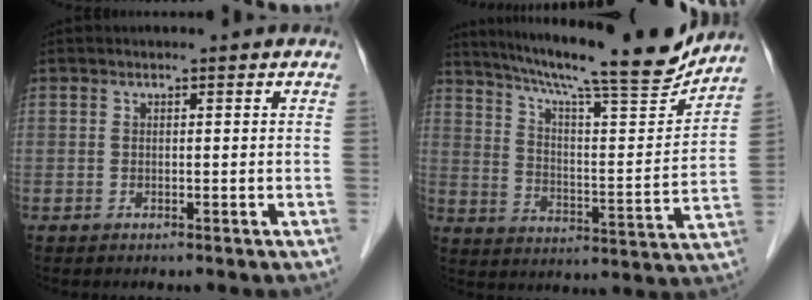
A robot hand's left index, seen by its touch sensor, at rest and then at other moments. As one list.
[{"total": 21.3, "force": [18.8, 1.2, 10.0], "torque": [-0.169, -0.021, 0.274]}]